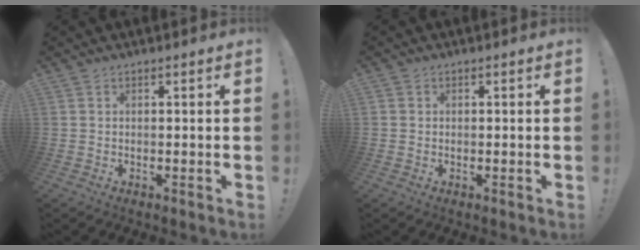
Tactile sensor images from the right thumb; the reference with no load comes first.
{"total": 0.9, "force": [0.3, 0.8, 0.0], "torque": [0.001, 0.003, 0.004]}